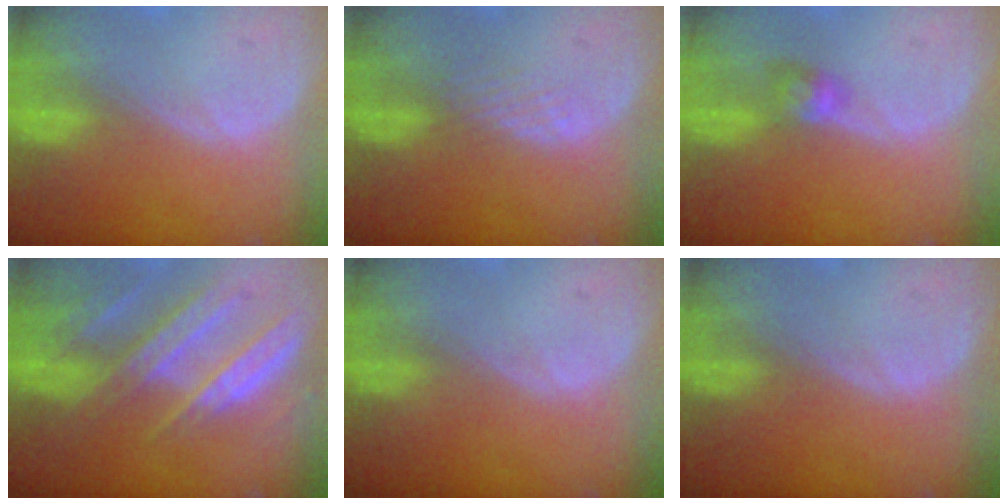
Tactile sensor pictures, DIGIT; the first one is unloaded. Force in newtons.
{"total": 1.8, "press": 1.8, "slide": 0.2}
{"total": 2.8, "press": 2.5, "slide": 1.3}
{"total": 9.5, "press": 8.4, "slide": 4.3}
{"total": 0.0}
{"total": 0.0}